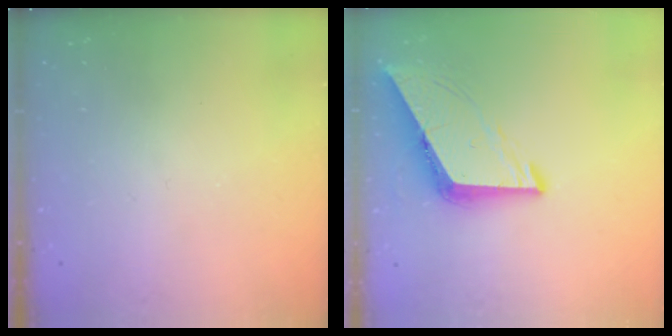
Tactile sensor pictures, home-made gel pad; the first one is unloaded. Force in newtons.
{"total": 8.2, "press": 8.2, "slide": 0.6}